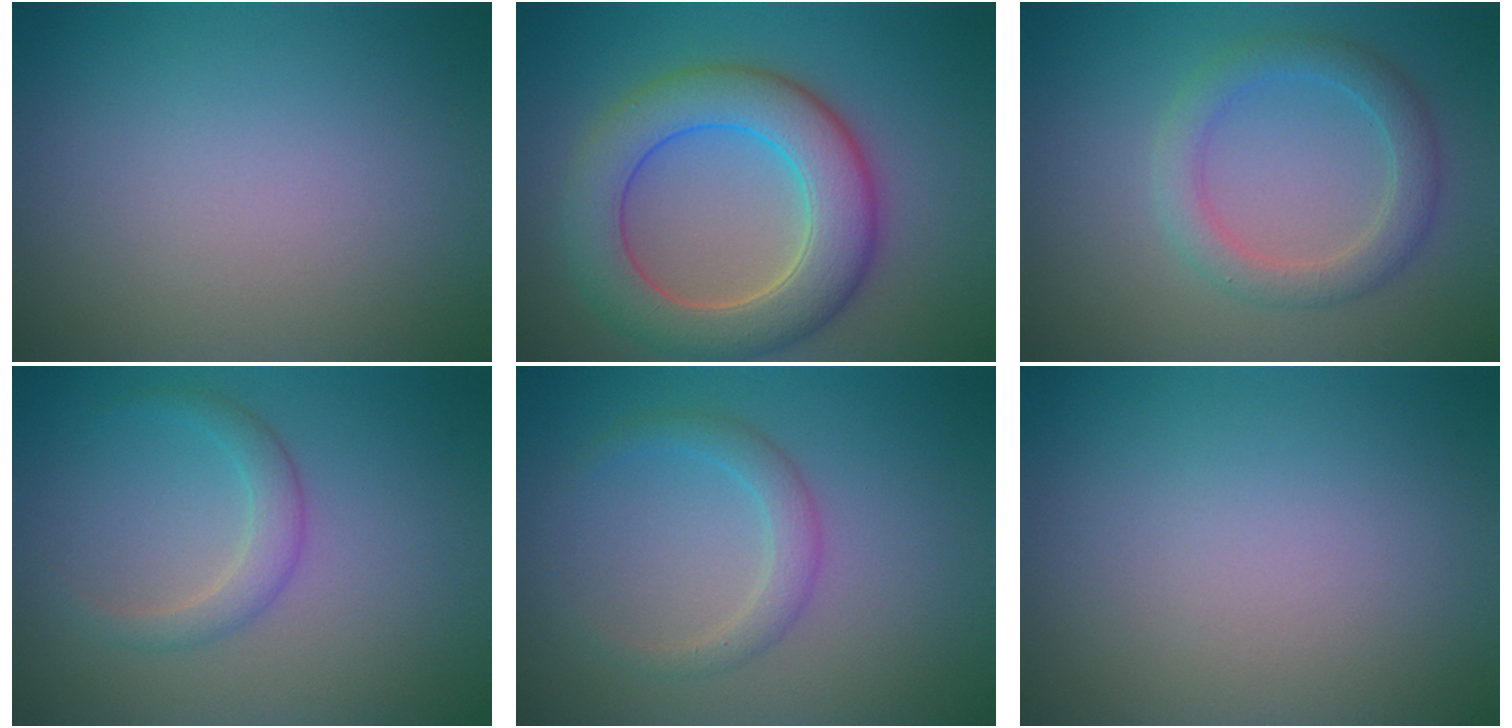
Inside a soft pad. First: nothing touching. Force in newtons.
{"total": 8.1, "press": 8.1, "slide": 0.5}
{"total": 3.2, "press": 3.2, "slide": 0.1}
{"total": 2.1, "press": 2.1, "slide": 0.1}
{"total": 2.2, "press": 2.2, "slide": 0.0}
{"total": 0.0}